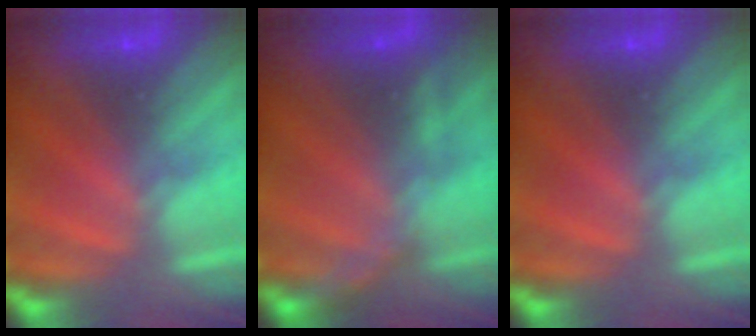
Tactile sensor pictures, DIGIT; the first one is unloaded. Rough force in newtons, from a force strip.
{"total": 2.7}
{"total": 0.0}